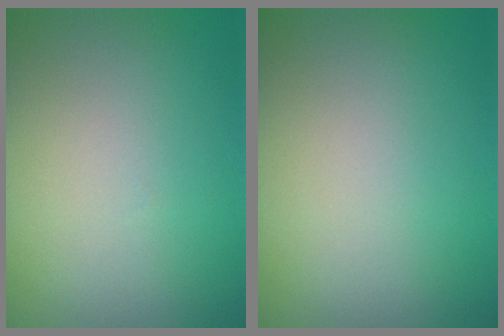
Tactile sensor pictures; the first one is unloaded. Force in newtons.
{"total": 0.0}